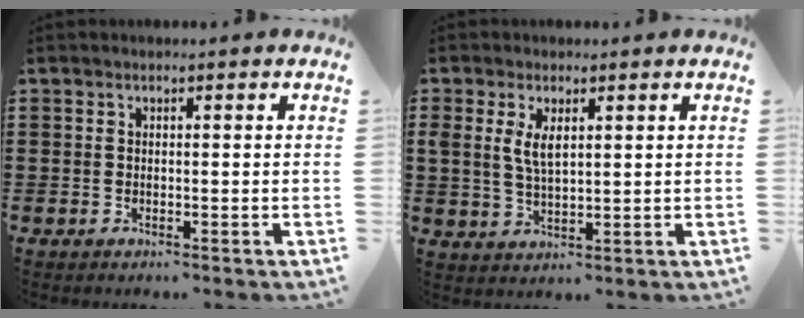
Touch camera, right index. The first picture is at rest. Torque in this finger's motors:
{"motor_torque": [0.37, 0.19, 0.16, 0.14]}